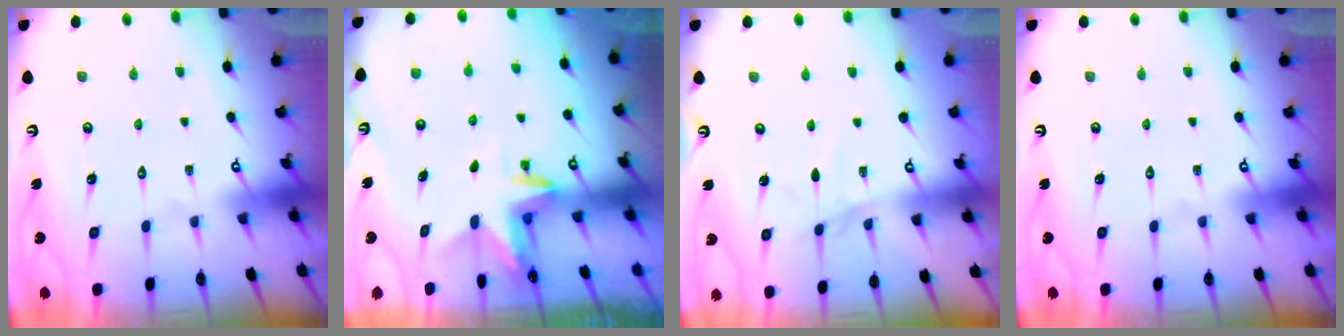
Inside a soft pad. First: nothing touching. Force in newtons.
{"total": 3.4, "press": 3.4, "slide": 0.3}
{"total": 2.9, "press": 2.8, "slide": 0.4}
{"total": 0.0}